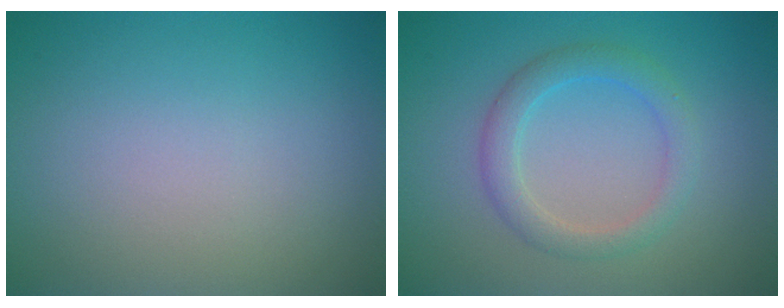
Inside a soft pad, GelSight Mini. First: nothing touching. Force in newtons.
{"total": 2.9, "press": 2.9, "slide": 0.3}